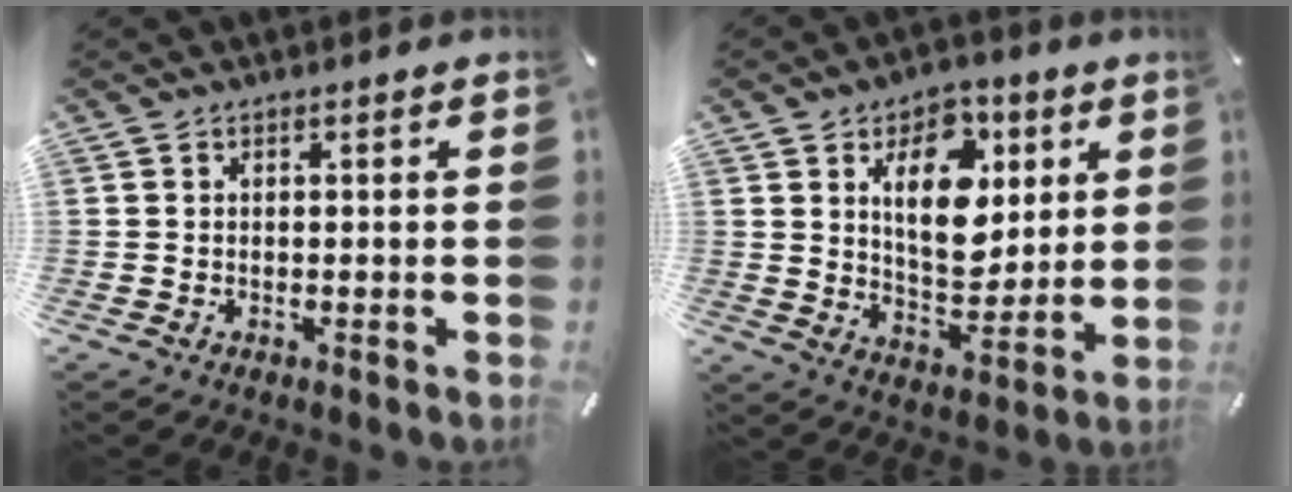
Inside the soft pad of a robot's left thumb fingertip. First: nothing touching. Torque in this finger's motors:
{"motor_torque": [2.07, 2.04, 1.20, -1.00, 0.46]}